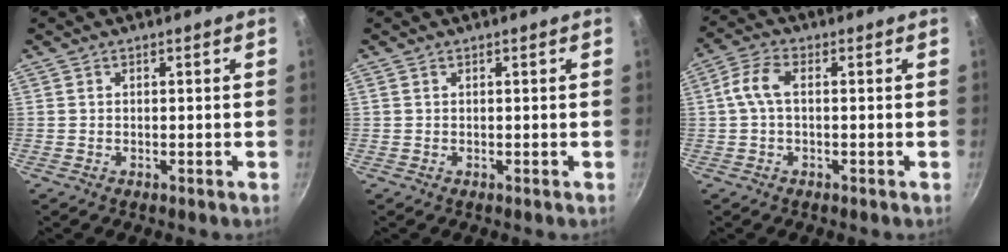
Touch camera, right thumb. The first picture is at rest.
{"total": 0.0}
{"total": 5.3, "force": [0.4, 2.5, 4.7], "torque": [-0.109, 0.019, -0.001]}